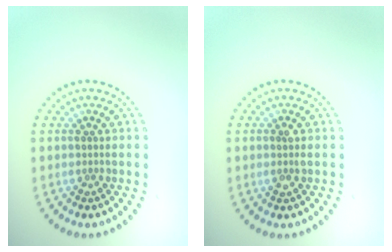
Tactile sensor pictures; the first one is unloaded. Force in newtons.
{"total": 1.1, "press": 1.1, "slide": 0.2}